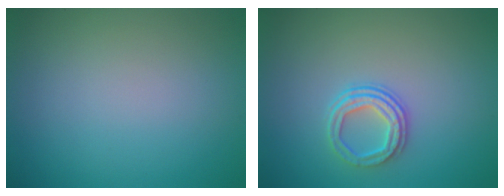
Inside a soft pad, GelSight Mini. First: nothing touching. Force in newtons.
{"total": 2.8, "press": 2.3, "slide": 1.5}